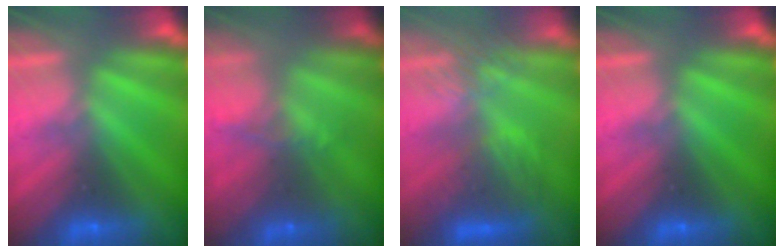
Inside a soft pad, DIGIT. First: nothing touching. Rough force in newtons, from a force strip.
{"total": 5.8}
{"total": 3.4}
{"total": 0.0}